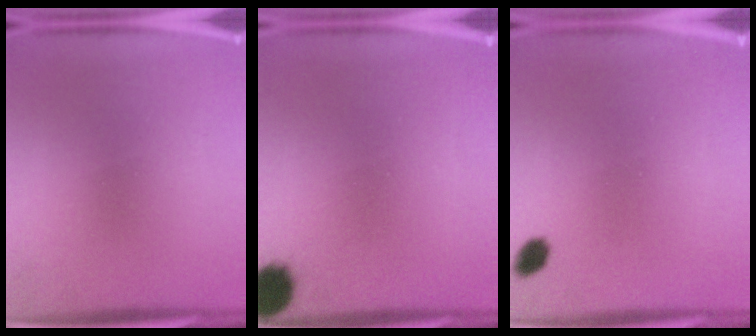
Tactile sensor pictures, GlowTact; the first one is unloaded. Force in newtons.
{"total": 8.9}
{"total": 2.5}